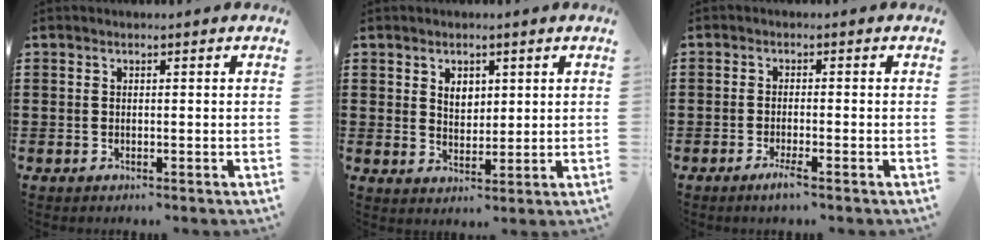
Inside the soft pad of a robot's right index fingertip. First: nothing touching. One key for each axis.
{"total": 2.8, "fx": 1.5, "fy": 1.9, "fz": 1.4, "tx": -0.026, "ty": 0.004, "tz": 0.025}
{"total": 2.3, "fx": -1.5, "fy": 0.0, "fz": 1.8, "tx": -0.045, "ty": -0.010, "tz": -0.030}